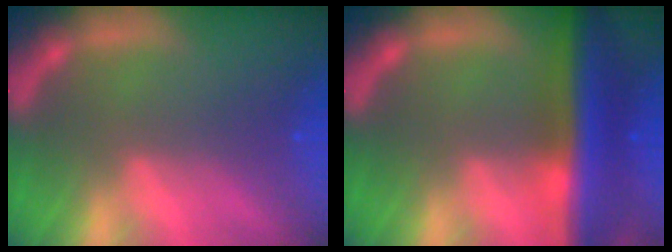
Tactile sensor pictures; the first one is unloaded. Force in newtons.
{"total": 10.0}